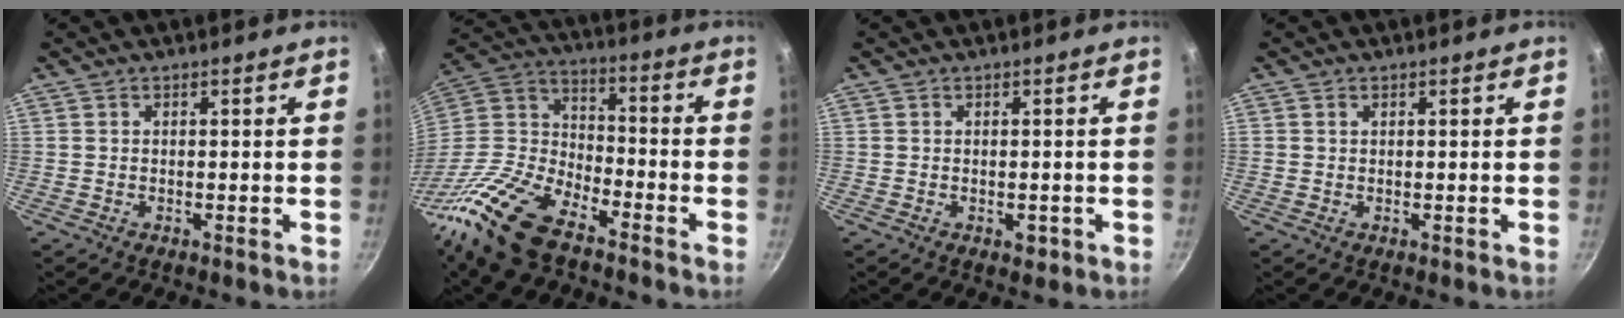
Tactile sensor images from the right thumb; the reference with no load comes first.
{"total": 19.6, "force": [-13.3, 8.7, 11.5], "torque": [-0.219, 0.073, -0.272]}
{"total": 1.8, "force": [-0.6, 1.1, 1.3], "torque": [-0.016, 0.000, -0.007]}
{"total": 0.8, "force": [0.4, 0.6, 0.3], "torque": [-0.004, 0.001, 0.006]}